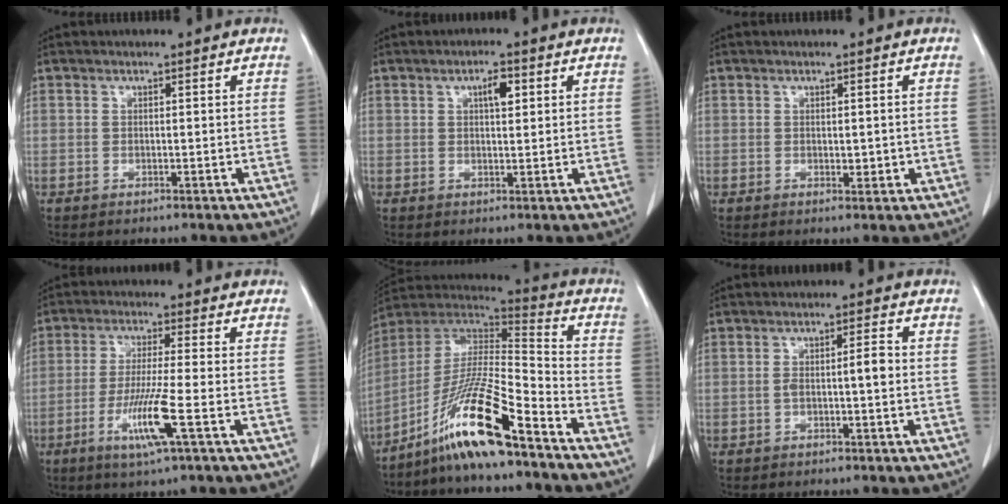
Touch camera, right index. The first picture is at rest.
{"total": 3.1, "force": [1.3, 1.0, 2.7], "torque": [-0.043, 0.001, 0.020]}
{"total": 1.8, "force": [0.0, 1.0, 1.5], "torque": [-0.019, -0.004, 0.004]}
{"total": 8.5, "force": [-3.2, -0.6, 7.8], "torque": [-0.154, -0.020, -0.063]}
{"total": 16.6, "force": [-11.4, 0.8, 12.1], "torque": [-0.241, -0.010, -0.212]}
{"total": 3.6, "force": [-0.3, 0.7, 3.6], "torque": [-0.066, 0.012, -0.002]}